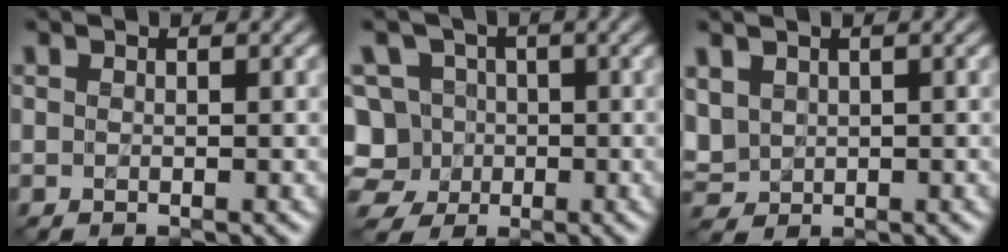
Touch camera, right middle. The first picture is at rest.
{"total": 7.0, "force": [-1.8, 6.4, 2.2], "torque": [-0.034, 0.024, -0.062]}
{"total": 2.4, "force": [0.7, 2.0, 1.1], "torque": [-0.037, -0.001, 0.019]}